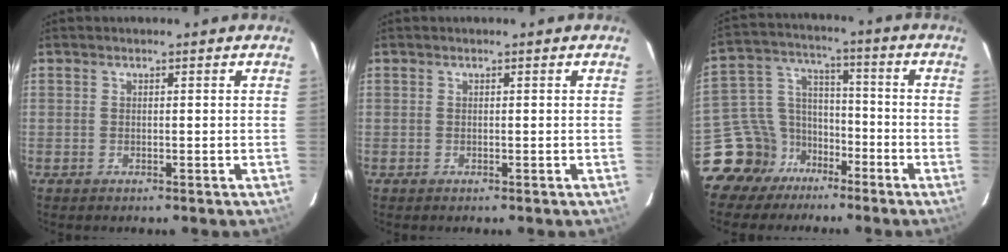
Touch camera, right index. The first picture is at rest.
{"total": 0.0}
{"total": 13.4, "force": [-9.7, 8.9, 2.5], "torque": [-0.076, 0.052, -0.168]}